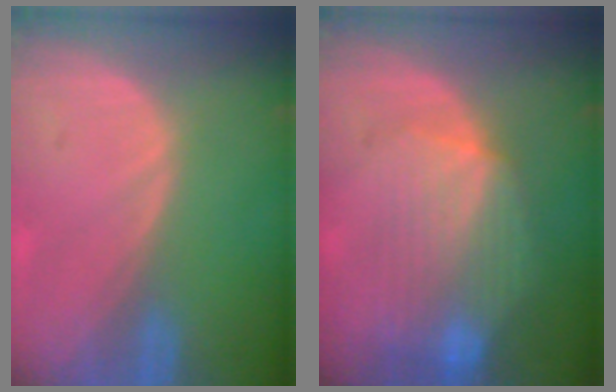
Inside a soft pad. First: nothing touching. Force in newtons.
{"total": 8.9, "press": 8.0, "slide": 3.8}